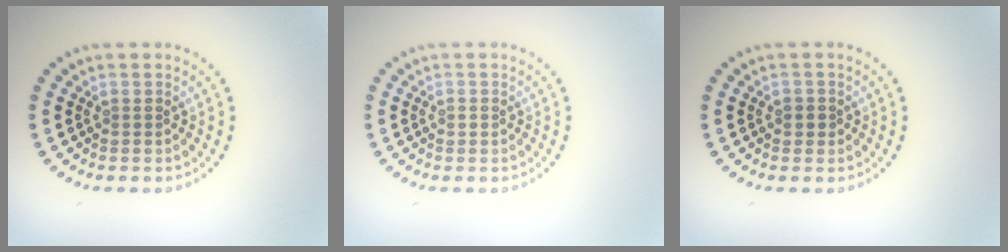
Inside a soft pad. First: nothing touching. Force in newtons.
{"total": 0.8, "press": 0.8, "slide": 0.2}
{"total": 1.1, "press": 1.1, "slide": 0.3}